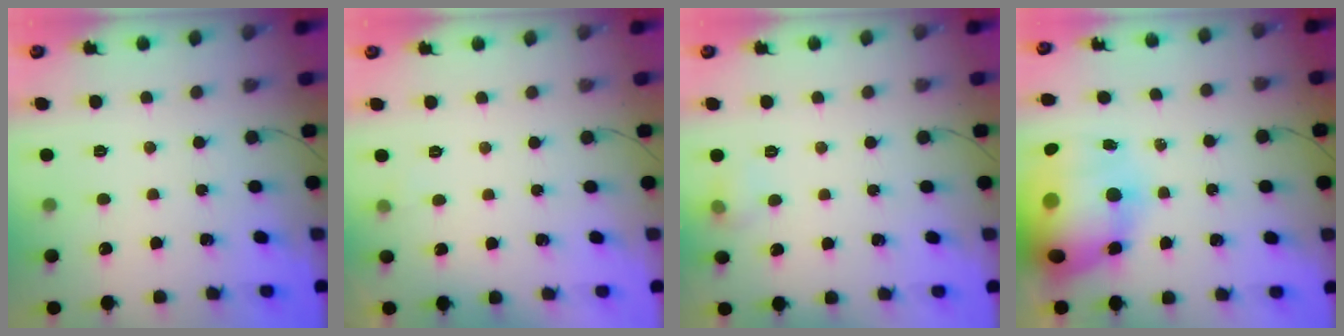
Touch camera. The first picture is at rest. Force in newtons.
{"total": 2.3, "press": 2.1, "slide": 0.9}
{"total": 5.1, "press": 4.8, "slide": 1.8}
{"total": 24.9, "press": 24.2, "slide": 5.9}